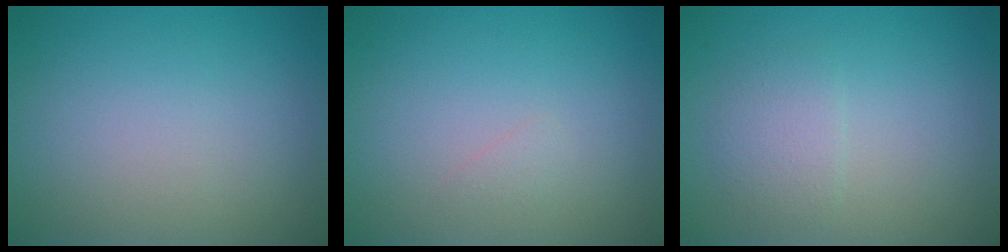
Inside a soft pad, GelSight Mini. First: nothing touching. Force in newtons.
{"total": 0.6, "press": 0.6, "slide": 0.0}
{"total": 1.8, "press": 1.8, "slide": 0.1}